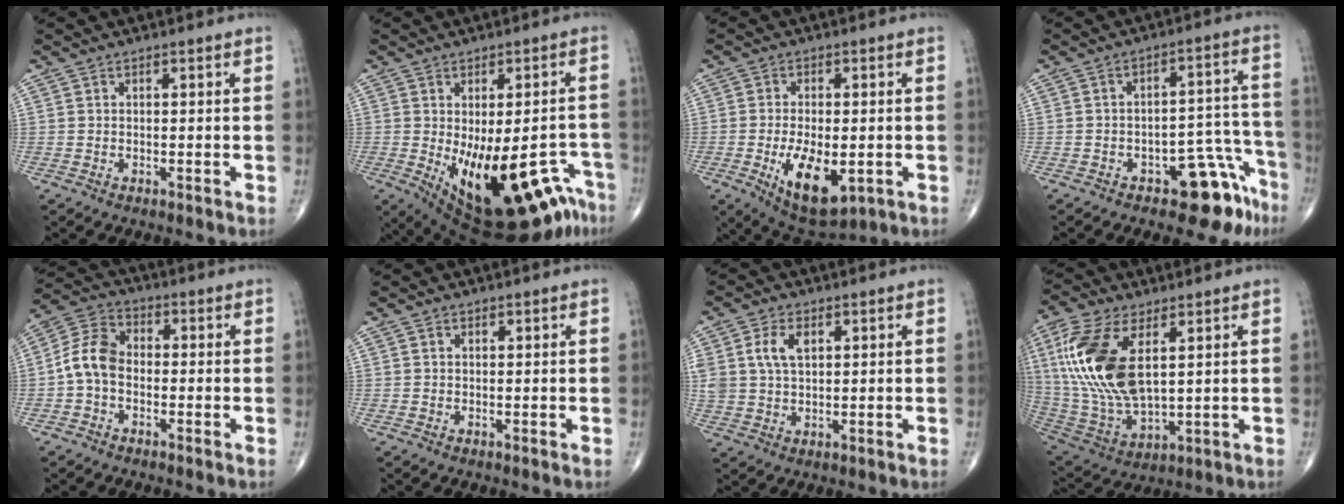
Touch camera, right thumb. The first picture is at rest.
{"total": 21.2, "force": [-9.8, 9.0, 16.5], "torque": [-0.186, 0.017, -0.122]}
{"total": 11.6, "force": [-3.1, 5.6, 9.7], "torque": [-0.153, -0.011, -0.037]}
{"total": 10.9, "force": [-7.0, 5.0, 6.7], "torque": [-0.036, 0.072, -0.090]}
{"total": 7.8, "force": [-1.3, 5.5, 5.3], "torque": [-0.094, 0.026, -0.041]}
{"total": 0.6, "force": [0.3, 0.4, 0.3], "torque": [-0.003, -0.002, 0.005]}
{"total": 6.9, "force": [2.2, 4.3, 4.9], "torque": [-0.097, -0.001, 0.045]}
{"total": 19.9, "force": [5.0, 9.7, 16.6], "torque": [-0.362, -0.021, 0.102]}